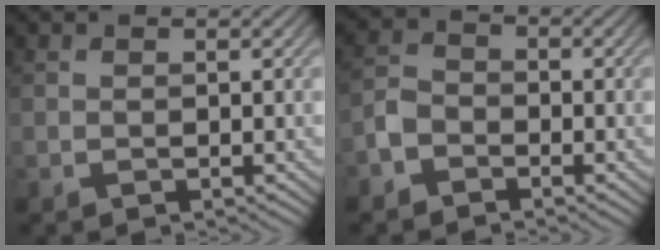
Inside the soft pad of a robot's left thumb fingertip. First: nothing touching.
{"total": 3.2, "force": [-2.2, 2.0, 1.2], "torque": [-0.027, 0.003, -0.058]}